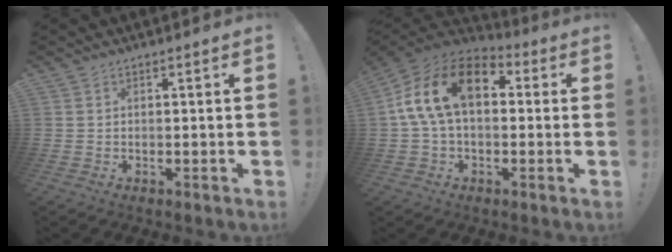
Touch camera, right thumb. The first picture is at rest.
{"total": 17.3, "force": [4.5, 10.2, 13.2], "torque": [-0.237, 0.001, 0.079]}